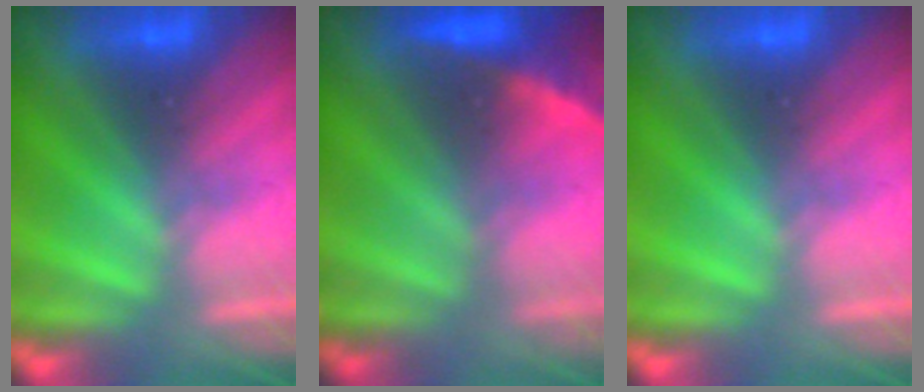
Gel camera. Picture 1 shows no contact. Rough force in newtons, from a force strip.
{"total": 2.3}
{"total": 0.0}